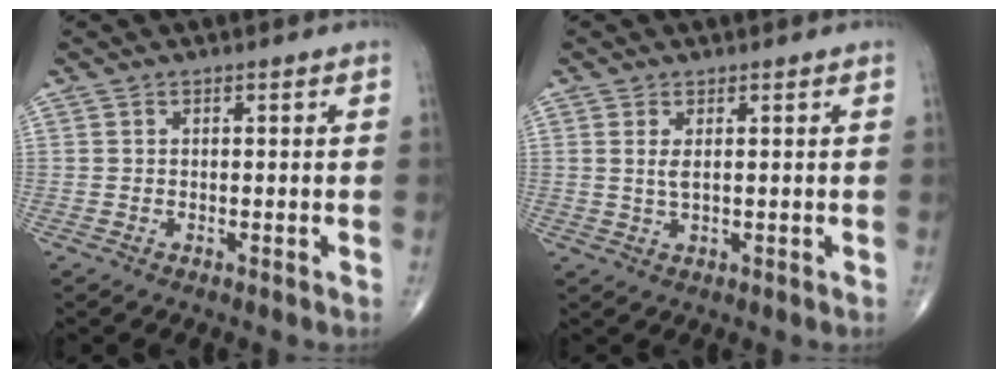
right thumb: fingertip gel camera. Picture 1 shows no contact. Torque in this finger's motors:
{"motor_torque": [-0.28, 0.21, -0.23, -0.26, -0.01]}